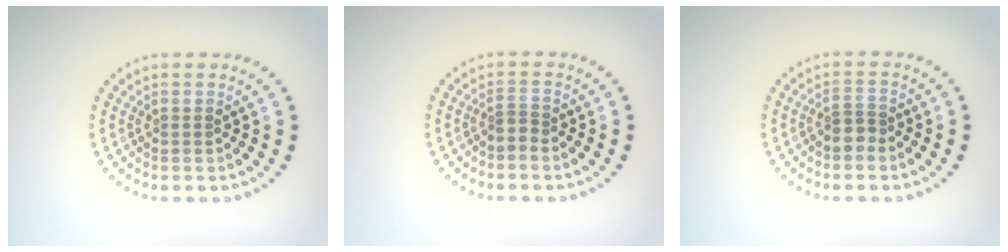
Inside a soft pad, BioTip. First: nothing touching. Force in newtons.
{"total": 1.0, "press": 0.6, "slide": 0.8}
{"total": 1.9, "press": 1.5, "slide": 1.1}